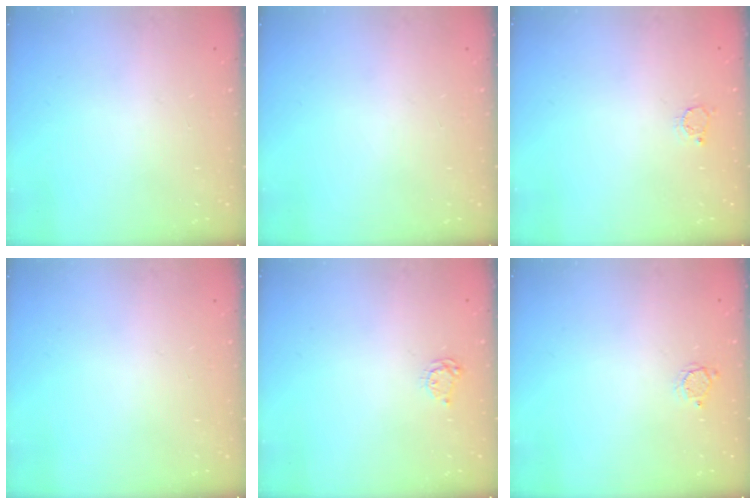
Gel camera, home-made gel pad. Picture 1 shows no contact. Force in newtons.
{"total": 0.0}
{"total": 2.8, "press": 2.8, "slide": 0.3}
{"total": 0.0}
{"total": 3.3, "press": 3.3, "slide": 0.4}
{"total": 2.7, "press": 2.7, "slide": 0.2}